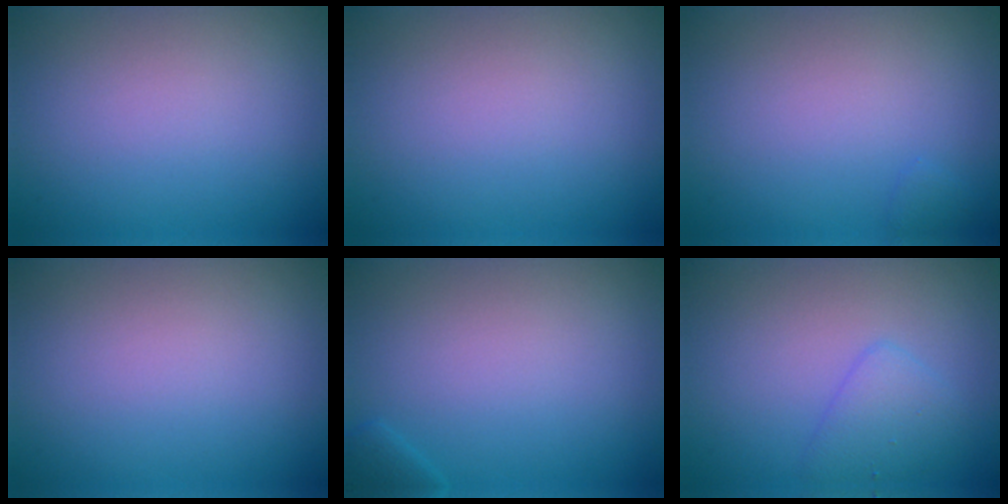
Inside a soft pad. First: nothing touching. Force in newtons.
{"total": 0.0}
{"total": 0.5, "press": 0.5, "slide": 0.0}
{"total": 0.0}
{"total": 1.1, "press": 1.1, "slide": 0.1}
{"total": 2.3, "press": 2.2, "slide": 0.1}